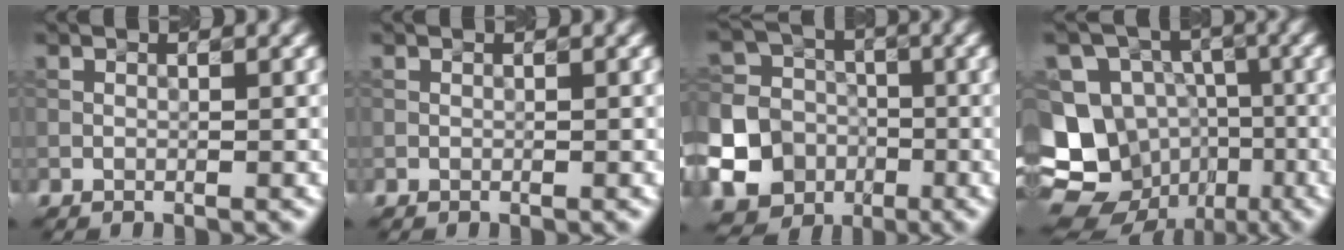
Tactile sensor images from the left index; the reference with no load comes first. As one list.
[{"total": 0.0}, {"total": 19.1, "force": [-6.9, 17.5, 3.4], "torque": [-0.120, -0.053, -0.136]}, {"total": 15.7, "force": [-5.5, 13.6, 5.4], "torque": [-0.142, -0.019, -0.091]}]